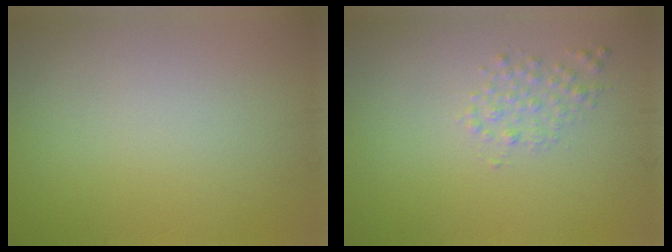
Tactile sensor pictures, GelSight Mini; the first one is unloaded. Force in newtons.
{"total": 1.5, "press": 1.5, "slide": 0.1}